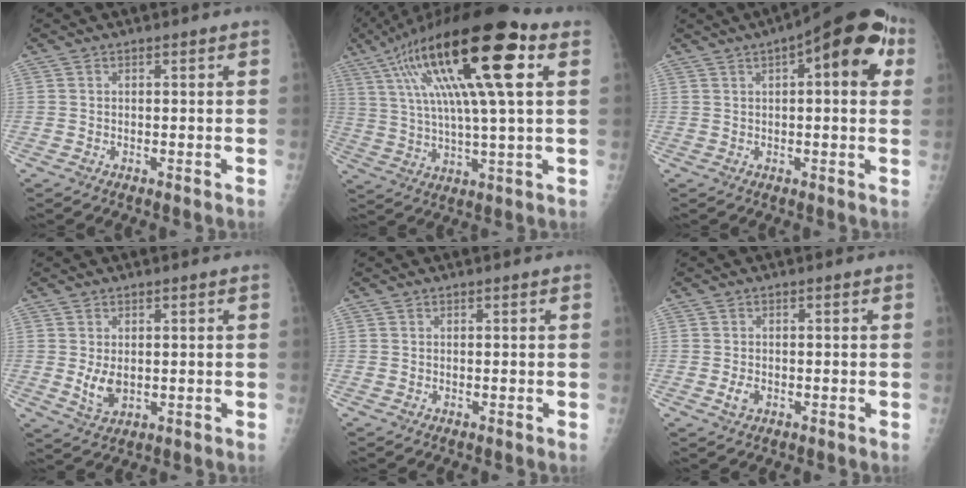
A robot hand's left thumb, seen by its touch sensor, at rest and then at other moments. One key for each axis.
{"total": 24.9, "fx": 9.2, "fy": 5.6, "fz": 22.4, "tx": -0.412, "ty": 0.015, "tz": 0.149}
{"total": 14.2, "fx": 4.6, "fy": 5.2, "fz": 12.4, "tx": -0.133, "ty": 0.020, "tz": 0.051}
{"total": 4.5, "fx": 0.0, "fy": 2.8, "fz": 3.5, "tx": -0.058, "ty": -0.011, "tz": 0.009}
{"total": 0.0}
{"total": 2.1, "fx": -0.7, "fy": 1.4, "fz": 1.5, "tx": -0.027, "ty": 0.001, "tz": -0.012}